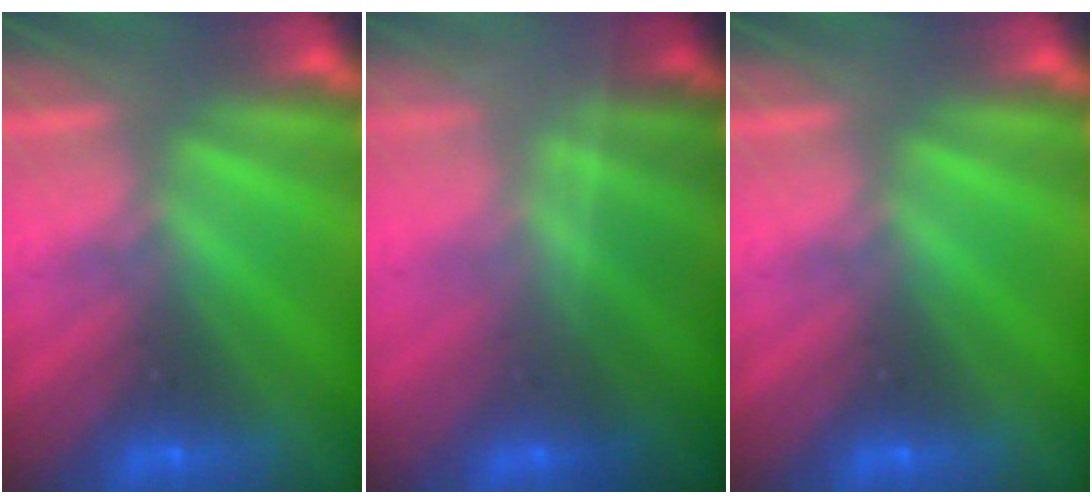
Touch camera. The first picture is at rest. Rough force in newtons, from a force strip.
{"total": 1.7}
{"total": 0.0}